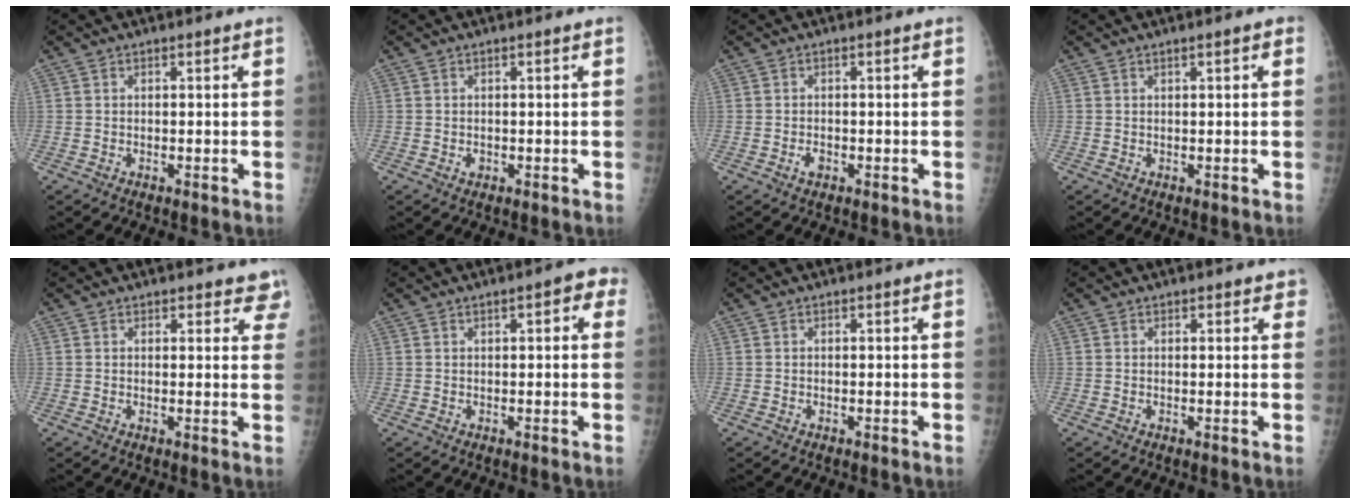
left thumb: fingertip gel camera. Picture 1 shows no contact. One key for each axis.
{"total": 0.9, "fx": -0.2, "fy": 0.6, "fz": 0.7, "tx": -0.007, "ty": 0.006, "tz": 0.000}
{"total": 1.5, "fx": -0.7, "fy": 0.8, "fz": 1.1, "tx": -0.020, "ty": 0.009, "tz": -0.009}
{"total": 1.7, "fx": 0.6, "fy": 0.3, "fz": 1.5, "tx": -0.025, "ty": 0.002, "tz": 0.008}
{"total": 4.5, "fx": 3.8, "fy": 1.9, "fz": 1.6, "tx": 0.020, "ty": -0.012, "tz": 0.035}
{"total": 4.1, "fx": 1.5, "fy": 1.4, "fz": 3.5, "tx": -0.034, "ty": 0.005, "tz": 0.014}
{"total": 0.0}
{"total": 1.7, "fx": 1.1, "fy": 0.8, "fz": 1.0, "tx": 0.004, "ty": -0.001, "tz": 0.007}